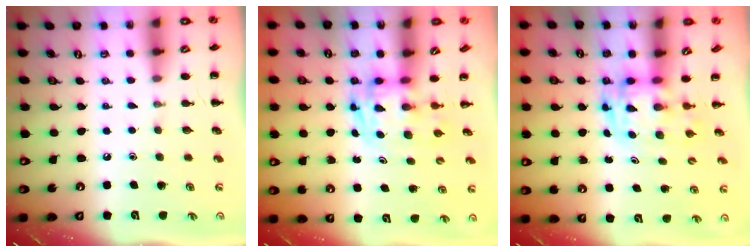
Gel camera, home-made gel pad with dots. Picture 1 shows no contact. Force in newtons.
{"total": 2.8, "press": 2.8, "slide": 0.5}
{"total": 2.9, "press": 2.9, "slide": 0.6}